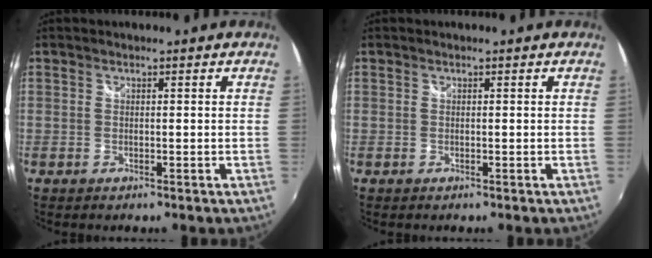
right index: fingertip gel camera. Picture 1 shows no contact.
{"total": 0.0}